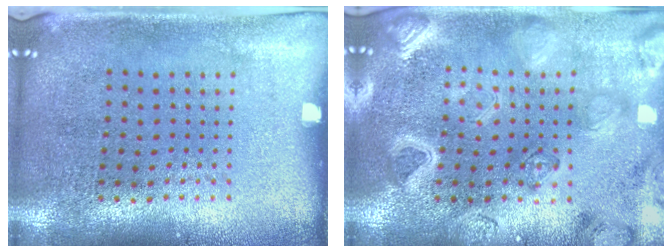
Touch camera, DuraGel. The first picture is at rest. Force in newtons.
{"total": 3.1, "press": 3.0, "slide": 0.7}